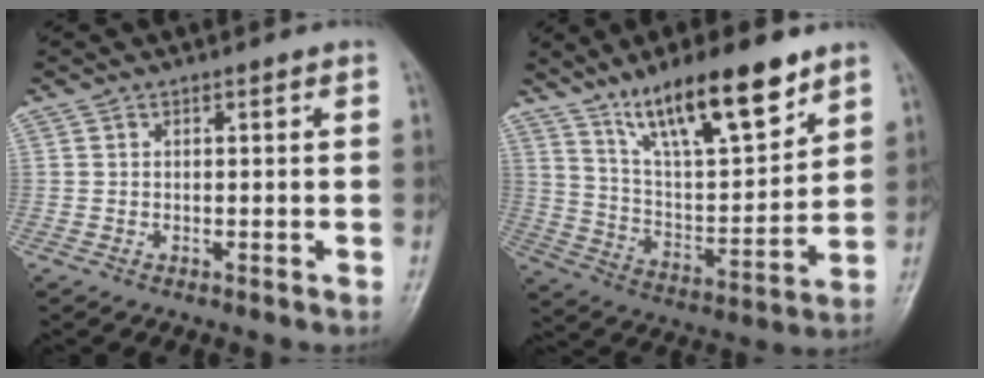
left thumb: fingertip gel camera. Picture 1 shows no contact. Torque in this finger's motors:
{"motor_torque": [1.75, 1.77, 1.46, -1.31, 0.38]}